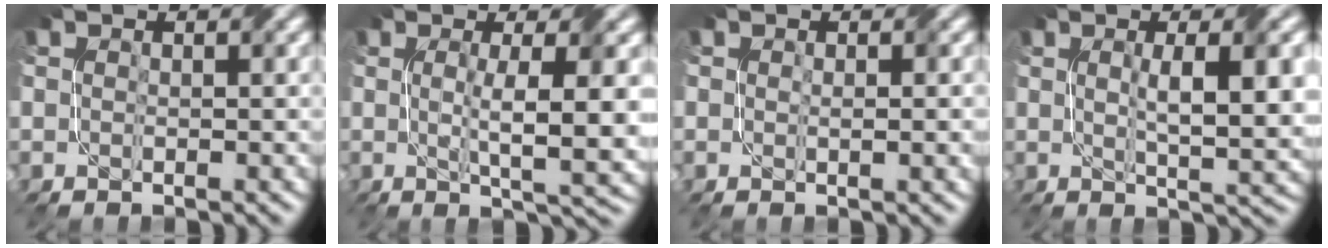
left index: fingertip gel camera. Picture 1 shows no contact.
{"total": 6.0, "force": [0.2, 1.1, 5.9], "torque": [-0.092, -0.004, 0.005]}
{"total": 1.4, "force": [0.1, 0.2, 1.4], "torque": [-0.022, -0.001, 0.002]}
{"total": 6.8, "force": [1.0, 1.7, 6.5], "torque": [-0.094, 0.000, 0.021]}